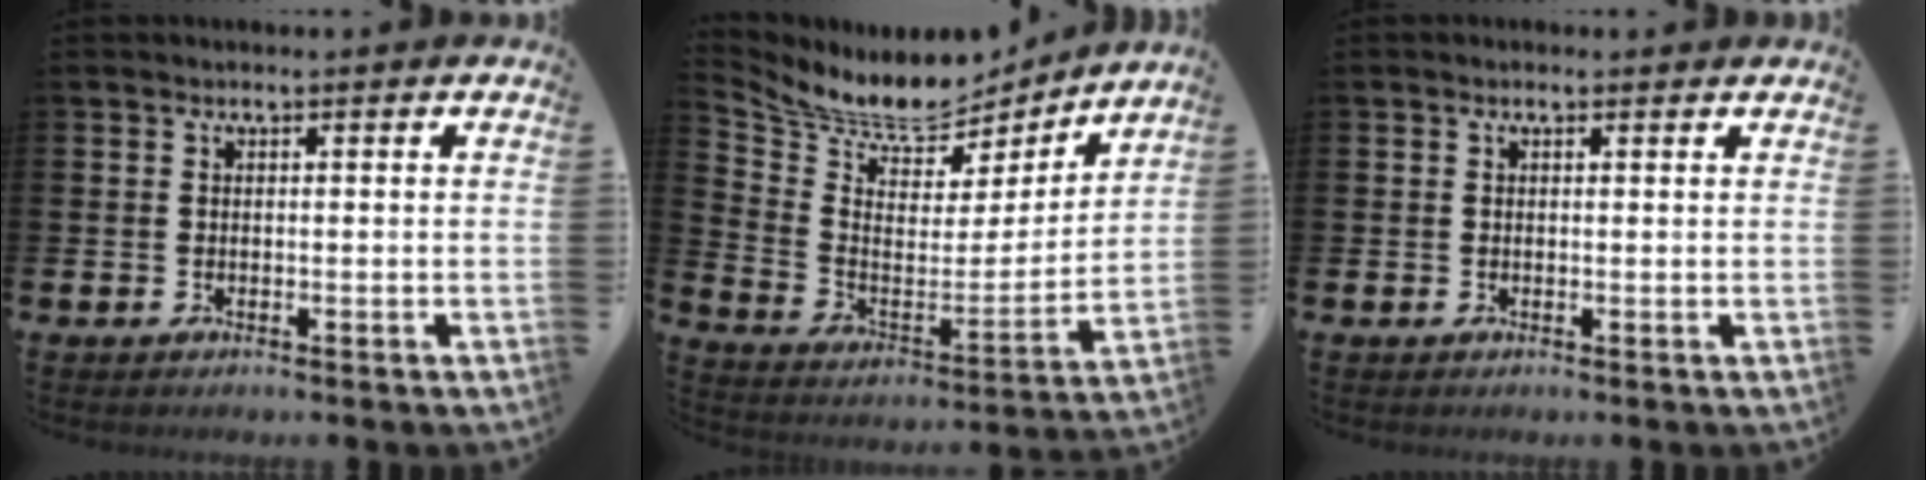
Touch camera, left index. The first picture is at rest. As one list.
[{"total": 8.7, "force": [8.3, 2.2, 1.3], "torque": [-0.072, -0.065, 0.142]}, {"total": 0.6, "force": [0.5, 0.2, 0.3], "torque": [0.003, -0.001, 0.006]}]